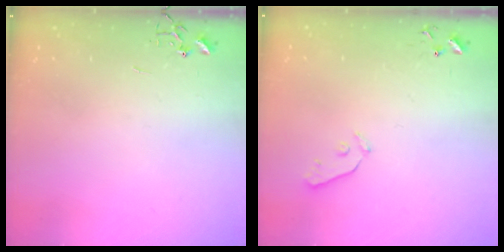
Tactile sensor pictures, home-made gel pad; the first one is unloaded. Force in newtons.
{"total": 4.0, "press": 4.0, "slide": 0.5}